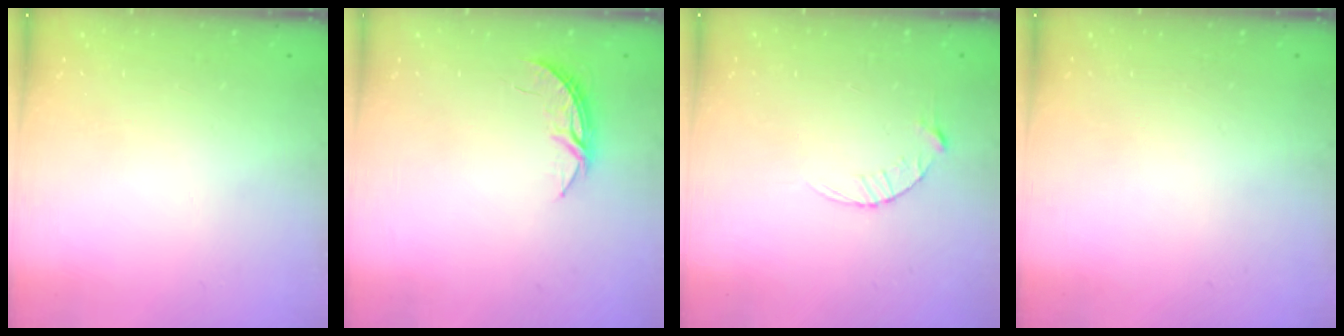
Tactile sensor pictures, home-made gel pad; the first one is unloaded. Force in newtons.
{"total": 3.7, "press": 3.7, "slide": 0.3}
{"total": 3.0, "press": 3.0, "slide": 0.4}
{"total": 0.0}